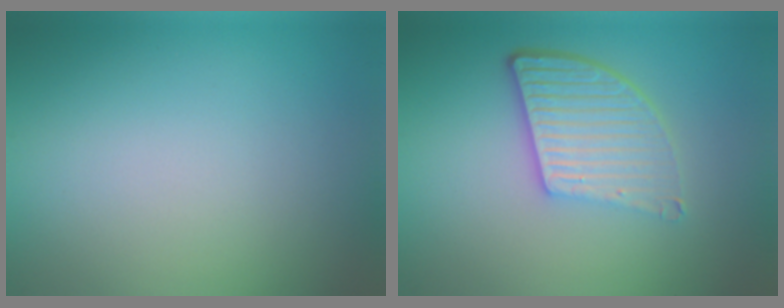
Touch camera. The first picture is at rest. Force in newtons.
{"total": 5.4, "press": 3.8, "slide": 3.9}